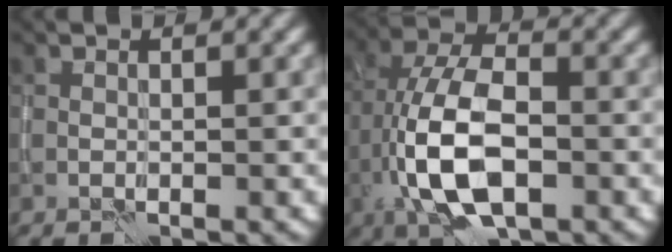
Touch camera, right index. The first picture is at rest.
{"total": 9.8, "force": [-3.1, 4.7, 8.1], "torque": [-0.164, 0.001, -0.061]}